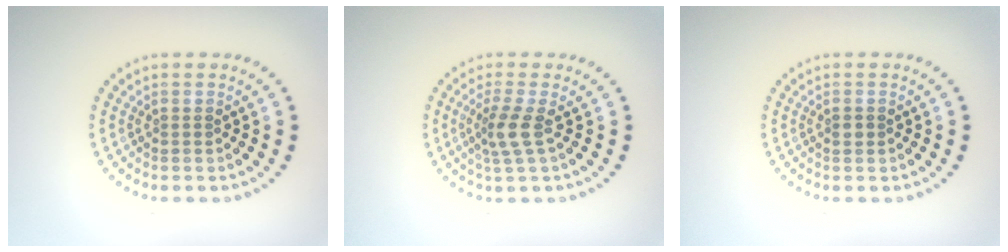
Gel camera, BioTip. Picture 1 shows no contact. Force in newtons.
{"total": 2.5, "press": 1.9, "slide": 1.7}
{"total": 0.9, "press": 0.9, "slide": 0.1}